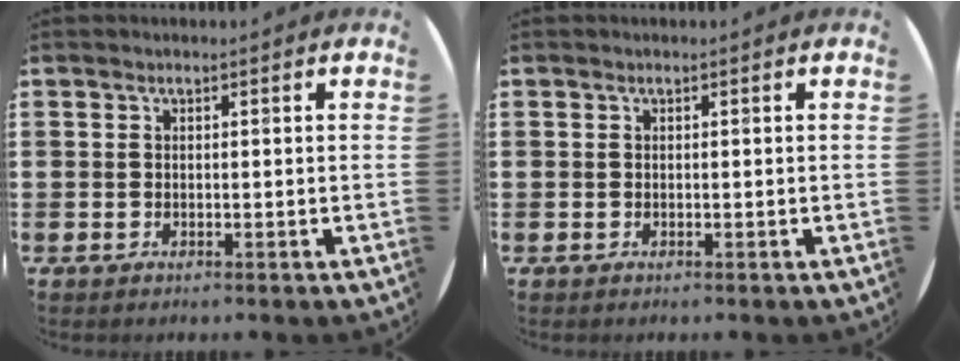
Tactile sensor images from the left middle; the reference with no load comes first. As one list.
[{"total": 0.0}]